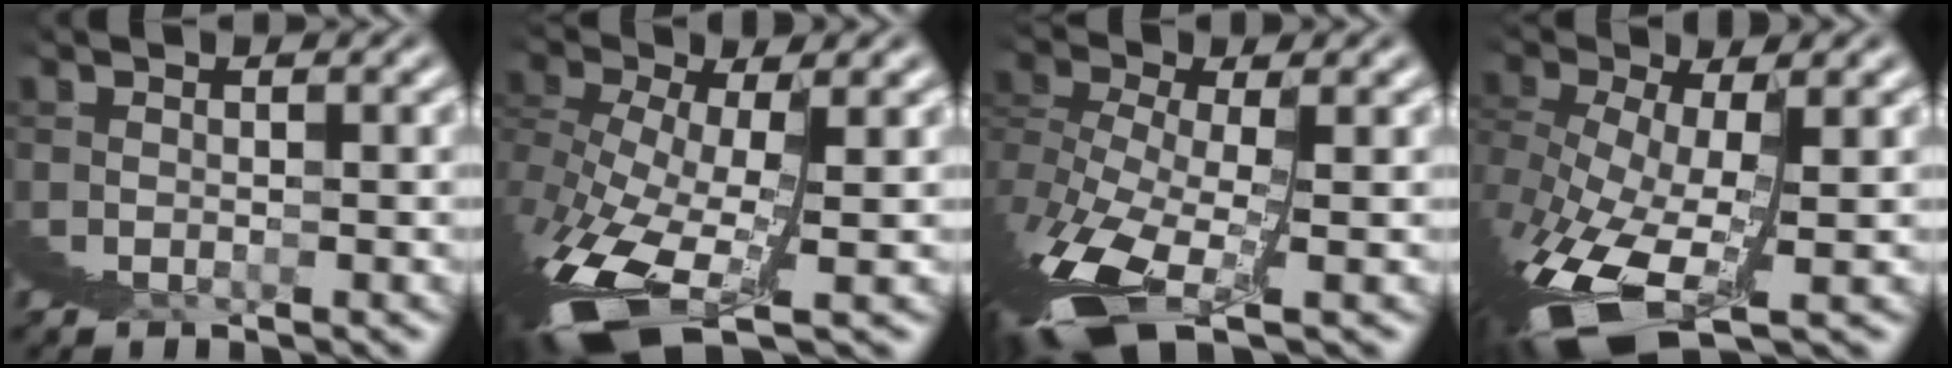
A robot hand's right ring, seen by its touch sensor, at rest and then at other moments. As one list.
[{"total": 5.4, "force": [-1.9, 1.2, 4.9], "torque": [-0.089, -0.020, -0.009]}, {"total": 3.8, "force": [-1.1, 0.2, 3.7], "torque": [-0.070, -0.015, -0.002]}, {"total": 6.4, "force": [-1.6, 2.0, 5.9], "torque": [-0.098, -0.018, -0.001]}]